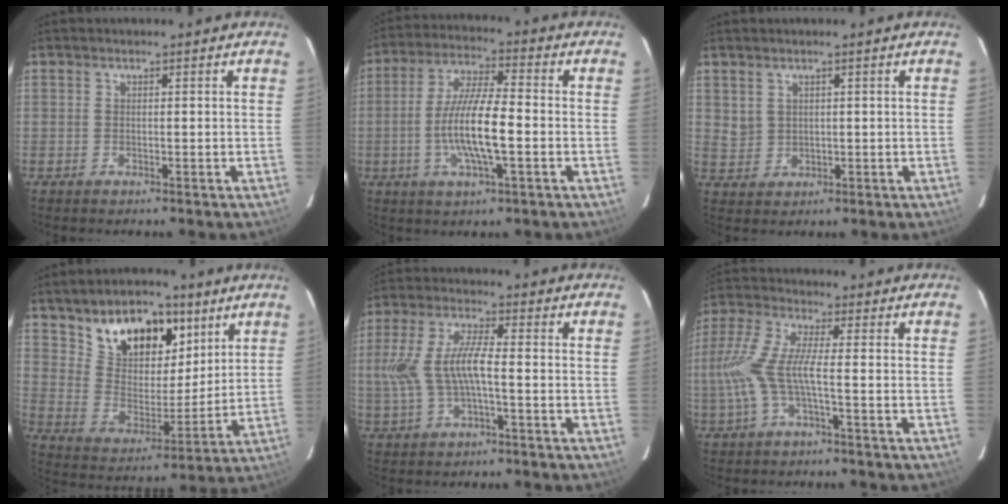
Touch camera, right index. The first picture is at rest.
{"total": 11.4, "force": [-2.6, 2.1, 11.0], "torque": [-0.215, -0.003, -0.049]}
{"total": 2.5, "force": [1.3, 2.0, 0.7], "torque": [-0.010, 0.004, 0.035]}
{"total": 16.5, "force": [9.6, 9.9, 9.2], "torque": [-0.168, 0.026, 0.174]}
{"total": 9.0, "force": [-1.4, 2.6, 8.5], "torque": [-0.183, 0.005, -0.021]}
{"total": 8.5, "force": [-2.3, 0.9, 8.1], "torque": [-0.189, -0.001, -0.041]}